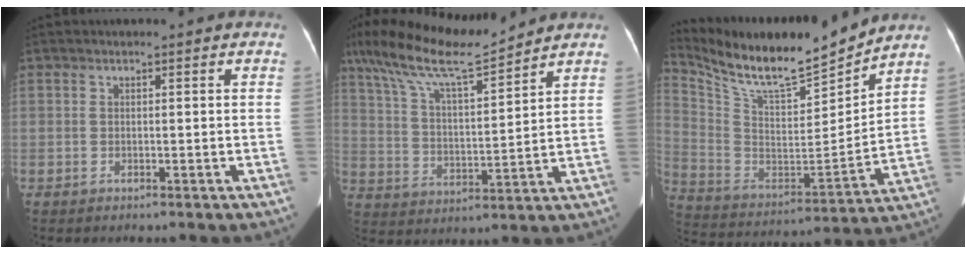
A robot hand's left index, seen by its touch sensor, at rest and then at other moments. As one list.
[{"total": 13.5, "force": [11.4, 0.8, 7.3], "torque": [-0.145, 0.005, 0.208]}, {"total": 19.7, "force": [17.5, 1.9, 9.0], "torque": [-0.186, -0.022, 0.304]}]